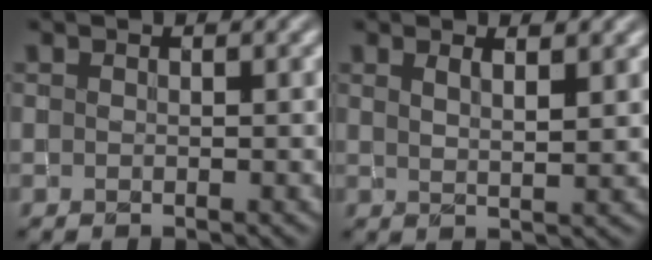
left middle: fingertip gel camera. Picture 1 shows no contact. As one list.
[{"total": 2.8, "force": [1.6, 0.8, 2.2], "torque": [-0.023, 0.003, 0.021]}]